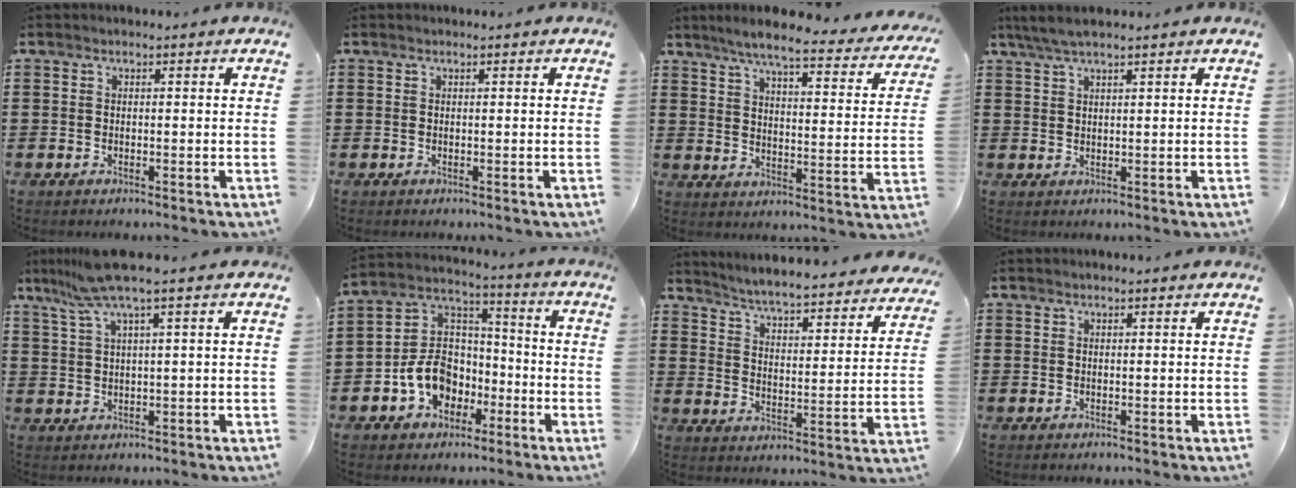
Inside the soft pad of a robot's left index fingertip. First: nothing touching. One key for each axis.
{"total": 0.0}
{"total": 6.8, "fx": 5.7, "fy": 0.3, "fz": 3.7, "tx": -0.086, "ty": -0.034, "tz": 0.093}
{"total": 3.3, "fx": 2.4, "fy": 0.3, "fz": 2.2, "tx": -0.047, "ty": 0.005, "tz": 0.044}
{"total": 6.4, "fx": 3.6, "fy": -0.2, "fz": 5.2, "tx": -0.119, "ty": -0.006, "tz": 0.062}
{"total": 9.2, "fx": -4.0, "fy": 7.3, "fz": 3.8, "tx": -0.107, "ty": 0.019, "tz": -0.080}
{"total": 4.5, "fx": 4.4, "fy": -0.7, "fz": 1.0, "tx": -0.043, "ty": -0.043, "tz": 0.067}
{"total": 0.0}